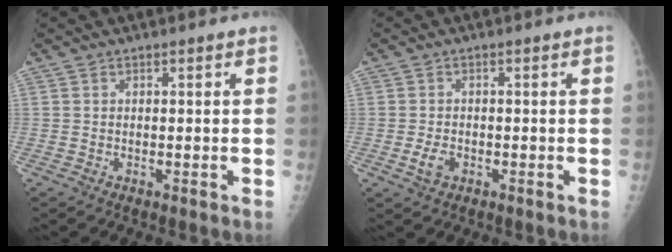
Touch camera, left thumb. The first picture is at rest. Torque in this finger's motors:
{"motor_torque": [-0.01, 0.02, 0.08, -0.06, 0.00]}